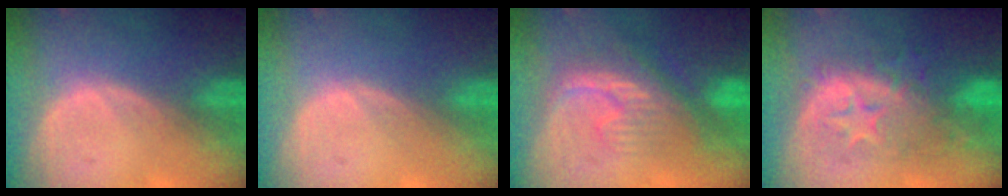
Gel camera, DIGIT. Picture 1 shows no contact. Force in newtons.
{"total": 0.0}
{"total": 8.0, "press": 7.9, "slide": 1.1}
{"total": 9.0, "press": 9.0, "slide": 0.3}